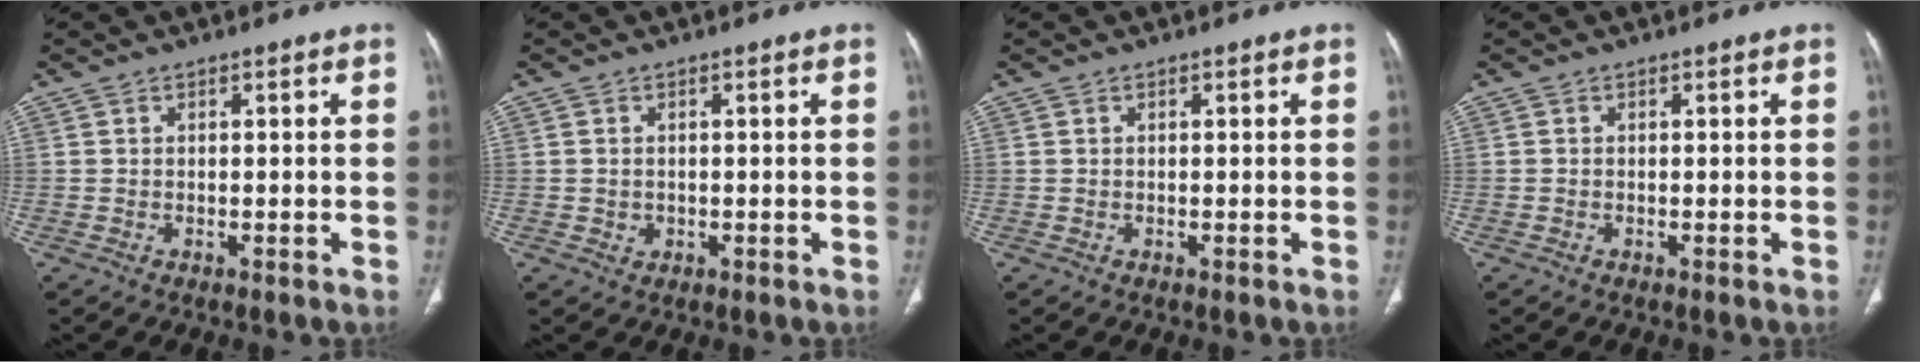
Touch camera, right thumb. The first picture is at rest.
{"total": 1.2, "force": [0.0, 1.1, 0.4], "torque": [-0.006, 0.001, 0.005]}
{"total": 0.0}
{"total": 0.0}